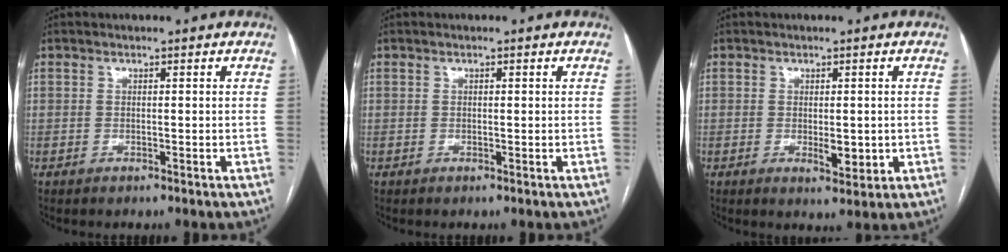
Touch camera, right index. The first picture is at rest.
{"total": 0.6, "force": [0.1, 0.2, 0.5], "torque": [-0.005, 0.001, 0.002]}
{"total": 3.6, "force": [-0.4, 1.5, 3.2], "torque": [-0.046, -0.006, 0.001]}